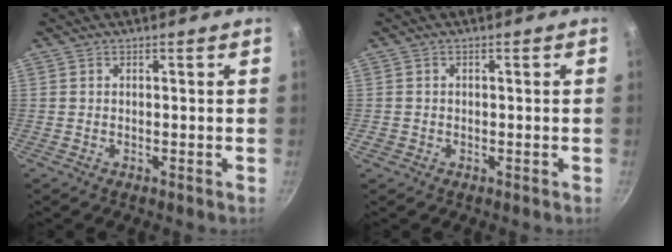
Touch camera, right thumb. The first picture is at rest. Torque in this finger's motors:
{"motor_torque": [0.04, -0.13, 0.25, 0.12, -0.01]}